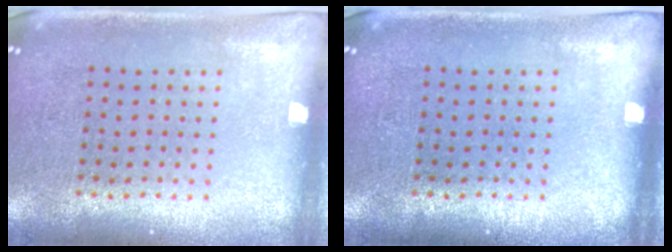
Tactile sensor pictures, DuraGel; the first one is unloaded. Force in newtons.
{"total": 0.0}